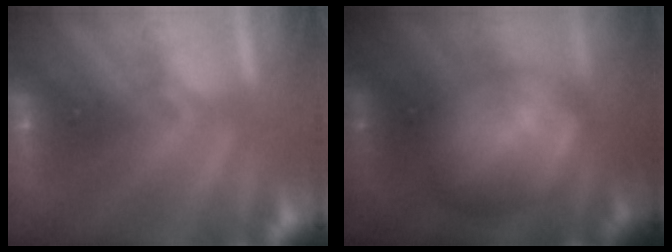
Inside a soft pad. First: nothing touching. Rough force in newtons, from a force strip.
{"total": 8.0}